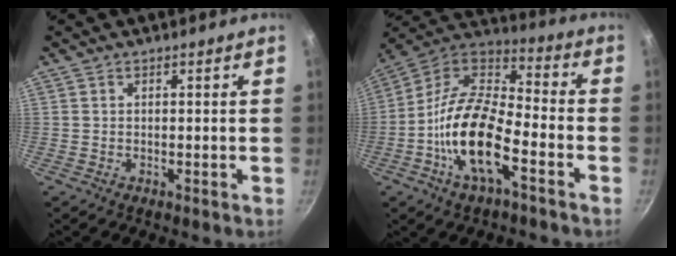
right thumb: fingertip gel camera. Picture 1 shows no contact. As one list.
[{"total": 19.6, "force": [-6.6, 8.0, 16.6], "torque": [-0.308, 0.039, -0.143]}]